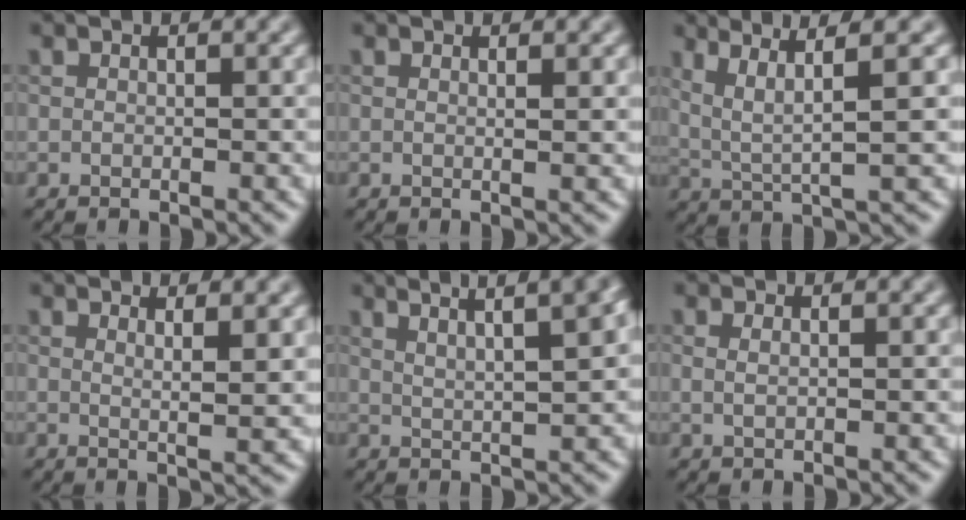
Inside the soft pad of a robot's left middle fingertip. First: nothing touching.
{"total": 1.2, "force": [0.4, 0.5, 1.0], "torque": [-0.007, 0.004, -0.002]}
{"total": 4.4, "force": [1.8, 0.5, 4.0], "torque": [-0.080, 0.007, 0.050]}
{"total": 2.9, "force": [1.3, 0.7, 2.5], "torque": [-0.028, -0.001, 0.019]}
{"total": 7.6, "force": [4.4, 2.2, 5.8], "torque": [-0.049, 0.048, 0.038]}
{"total": 0.6, "force": [0.1, 0.3, 0.6], "torque": [-0.010, -0.002, 0.002]}